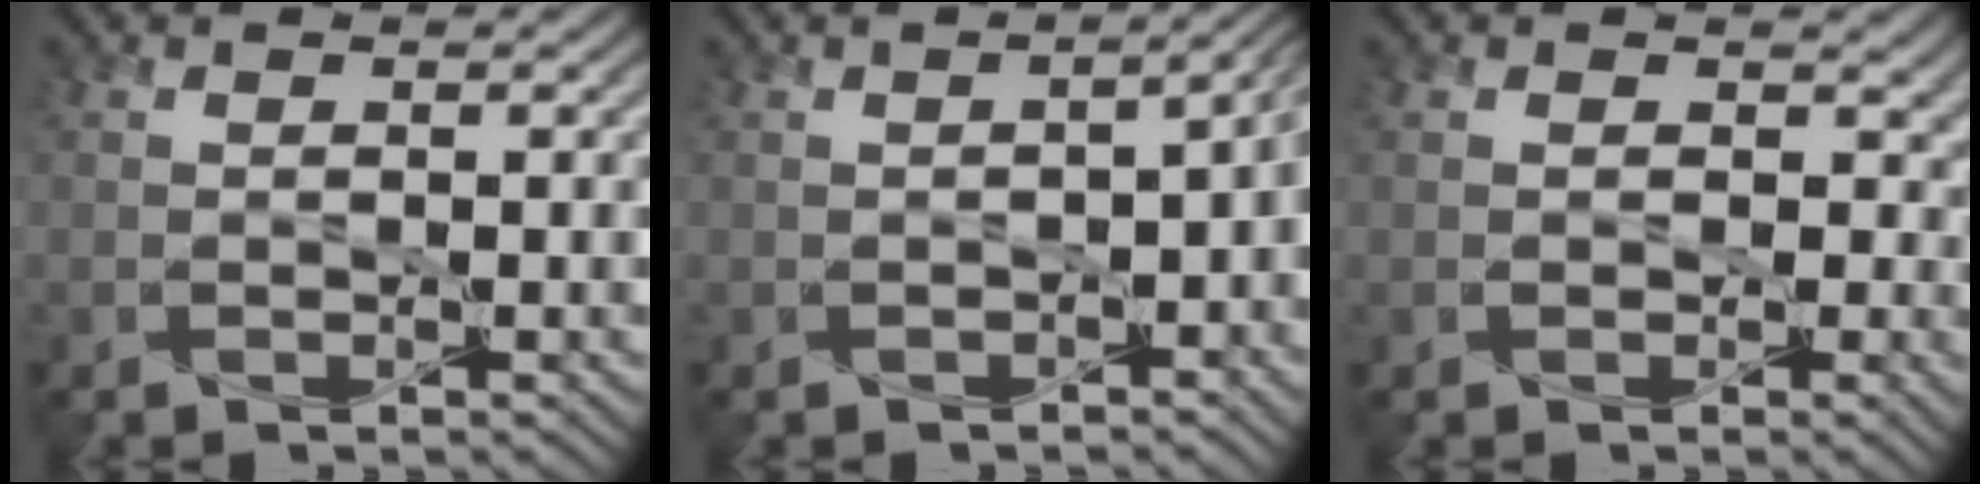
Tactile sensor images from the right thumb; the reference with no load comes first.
{"total": 3.5, "force": [-1.5, 1.6, 2.7], "torque": [-0.034, -0.012, -0.019]}
{"total": 4.4, "force": [0.3, 3.5, 2.7], "torque": [-0.036, -0.006, -0.002]}